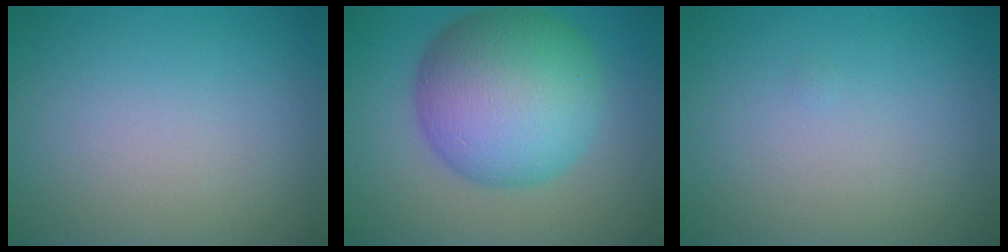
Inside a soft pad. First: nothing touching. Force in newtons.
{"total": 11.6, "press": 11.6, "slide": 0.3}
{"total": 0.0}